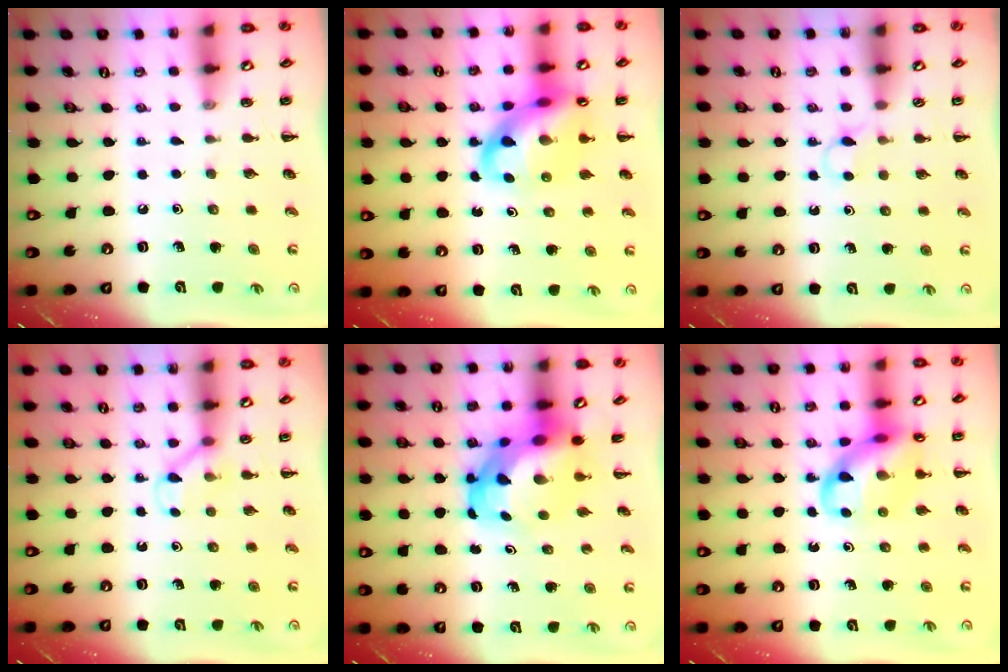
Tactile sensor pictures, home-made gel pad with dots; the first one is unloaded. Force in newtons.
{"total": 15.2, "press": 14.7, "slide": 3.9}
{"total": 2.8, "press": 2.7, "slide": 0.8}
{"total": 4.5, "press": 4.2, "slide": 1.5}
{"total": 6.8, "press": 6.5, "slide": 2.1}
{"total": 14.2, "press": 14.0, "slide": 2.3}